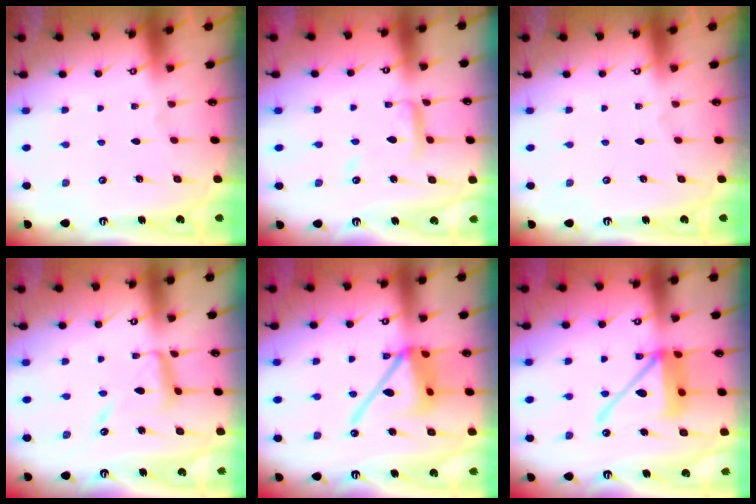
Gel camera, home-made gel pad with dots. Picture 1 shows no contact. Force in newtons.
{"total": 9.1, "press": 9.1, "slide": 0.7}
{"total": 0.0}
{"total": 11.3, "press": 11.3, "slide": 1.0}
{"total": 14.8, "press": 14.7, "slide": 1.9}
{"total": 15.0, "press": 14.9, "slide": 1.8}